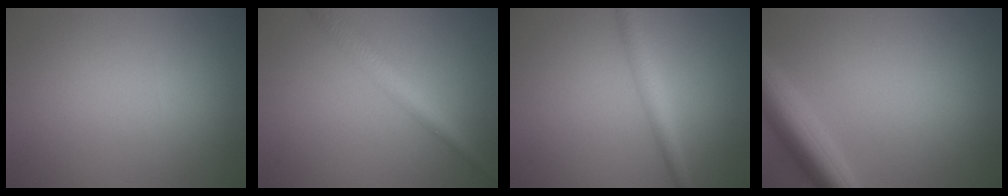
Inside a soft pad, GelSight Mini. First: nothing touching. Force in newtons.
{"total": 3.3, "press": 3.3, "slide": 0.1}
{"total": 2.6, "press": 2.6, "slide": 0.1}
{"total": 5.5, "press": 5.5, "slide": 0.3}